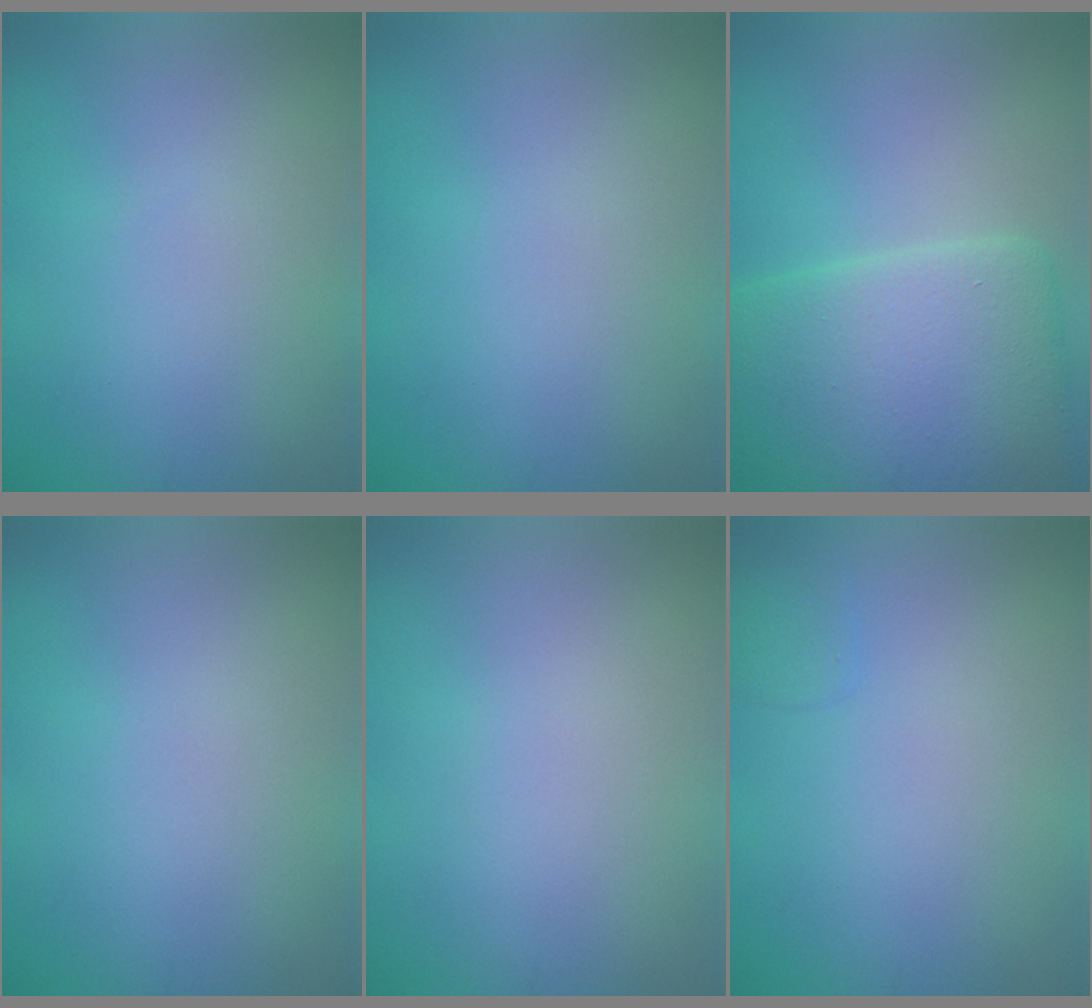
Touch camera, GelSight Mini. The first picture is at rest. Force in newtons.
{"total": 0.0}
{"total": 12.4, "press": 12.3, "slide": 0.6}
{"total": 0.0}
{"total": 0.0}
{"total": 0.9, "press": 0.9, "slide": 0.1}